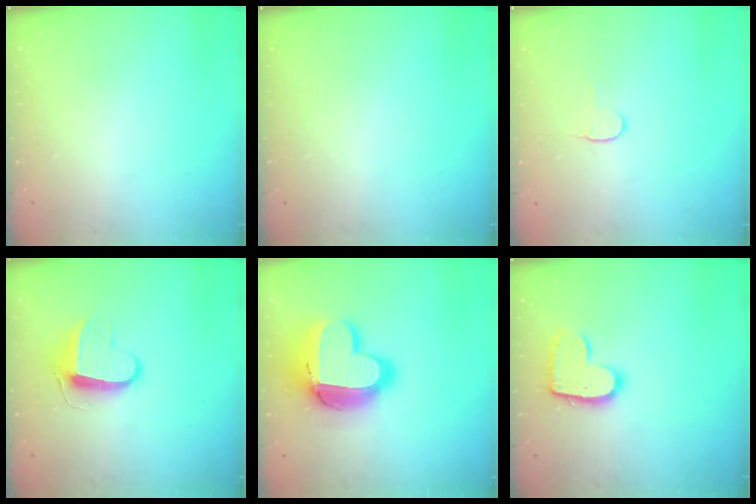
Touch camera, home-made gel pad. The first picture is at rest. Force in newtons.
{"total": 0.0}
{"total": 3.2, "press": 3.2, "slide": 0.3}
{"total": 9.5, "press": 9.5, "slide": 0.0}
{"total": 18.9, "press": 18.9, "slide": 1.6}
{"total": 12.0, "press": 11.9, "slide": 0.6}